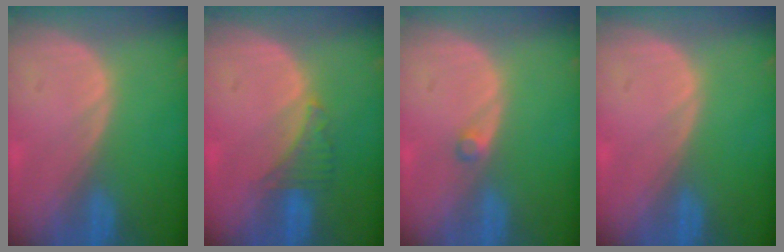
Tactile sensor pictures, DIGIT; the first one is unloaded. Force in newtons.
{"total": 2.9, "press": 2.9, "slide": 0.6}
{"total": 1.0, "press": 1.0, "slide": 0.2}
{"total": 0.0}